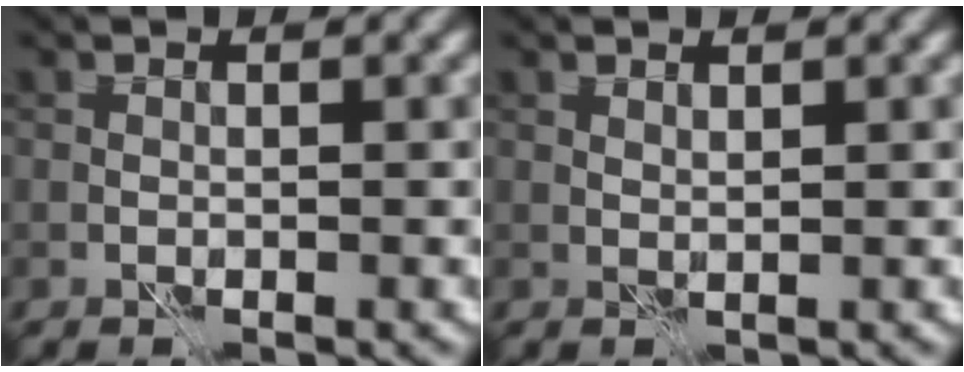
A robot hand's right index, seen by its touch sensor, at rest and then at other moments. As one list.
[{"total": 0.6, "force": [0.6, 0.1, 0.2], "torque": [-0.008, 0.000, 0.011]}]